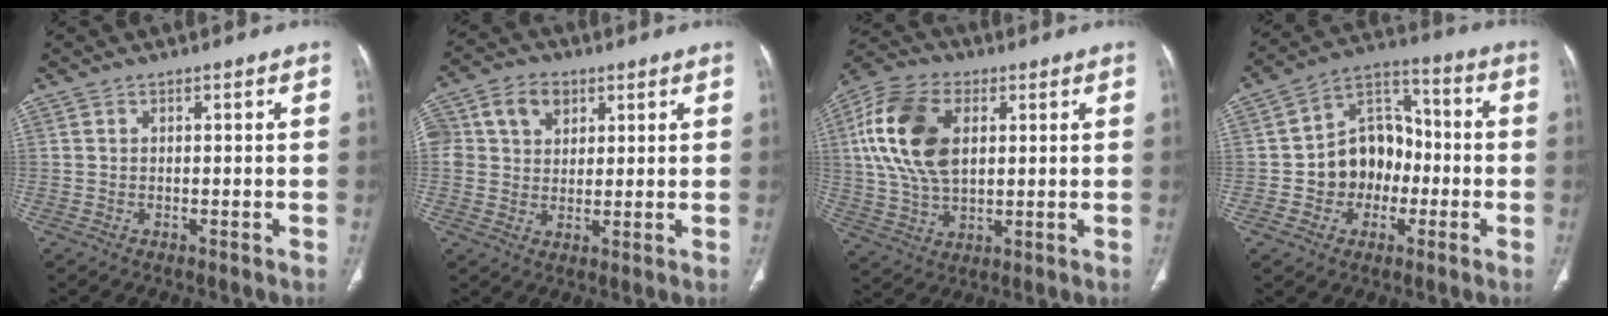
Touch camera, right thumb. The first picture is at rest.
{"total": 11.2, "force": [3.9, 8.8, 5.6], "torque": [-0.102, 0.008, 0.070]}
{"total": 16.5, "force": [3.6, 10.1, 12.5], "torque": [-0.246, 0.005, 0.064]}
{"total": 12.8, "force": [-2.4, 10.3, 7.2], "torque": [-0.064, 0.042, -0.045]}